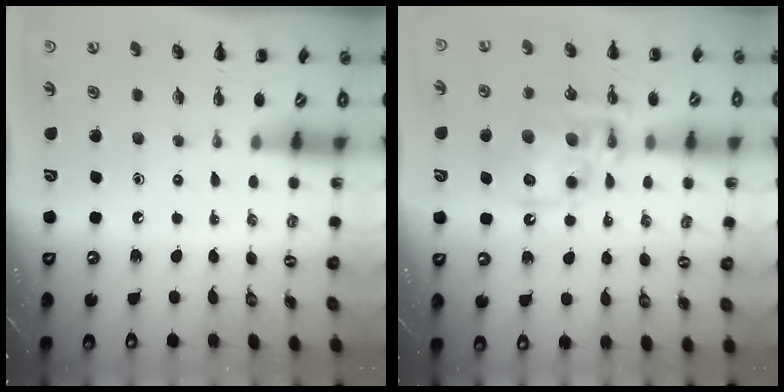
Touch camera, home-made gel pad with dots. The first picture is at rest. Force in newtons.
{"total": 13.9, "press": 13.4, "slide": 3.4}